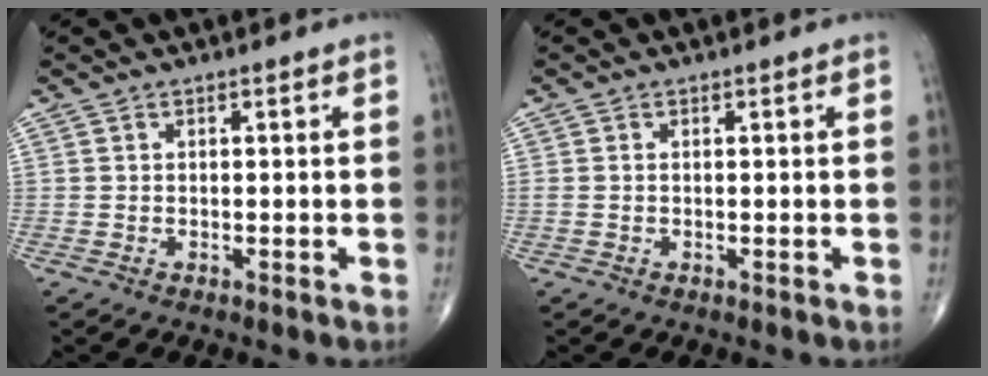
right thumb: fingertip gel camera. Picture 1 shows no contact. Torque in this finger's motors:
{"motor_torque": [-0.01, -0.16, 0.19, 0.20, -0.01]}